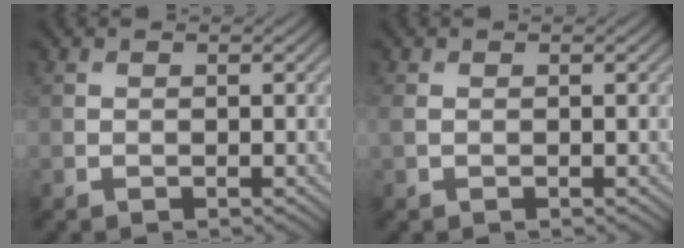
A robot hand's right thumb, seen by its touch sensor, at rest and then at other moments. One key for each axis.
{"total": 1.0, "fx": 0.0, "fy": 0.6, "fz": 0.8, "tx": -0.030, "ty": 0.002, "tz": 0.000}